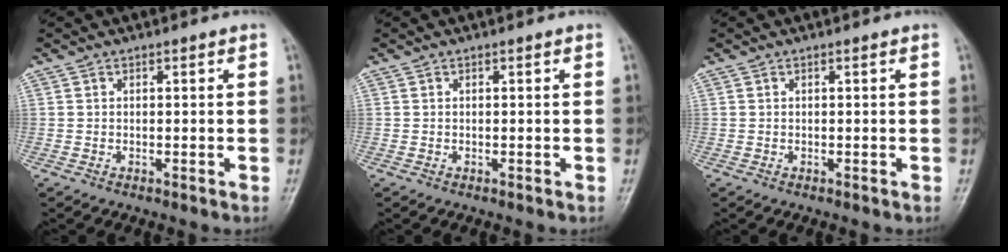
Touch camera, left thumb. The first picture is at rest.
{"total": 0.0}
{"total": 0.0}